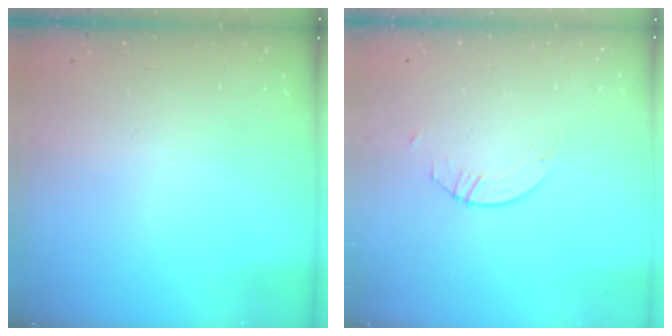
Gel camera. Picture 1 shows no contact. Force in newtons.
{"total": 2.6, "press": 2.6, "slide": 0.2}